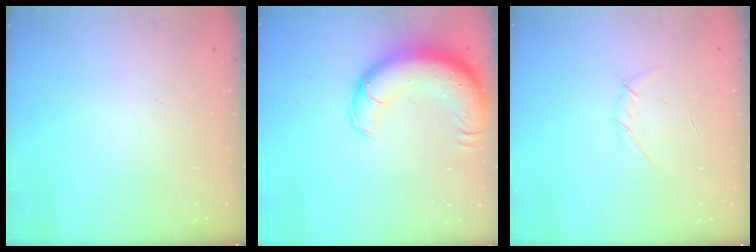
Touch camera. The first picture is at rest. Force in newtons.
{"total": 16.2, "press": 15.7, "slide": 3.9}
{"total": 4.2, "press": 4.2, "slide": 0.8}